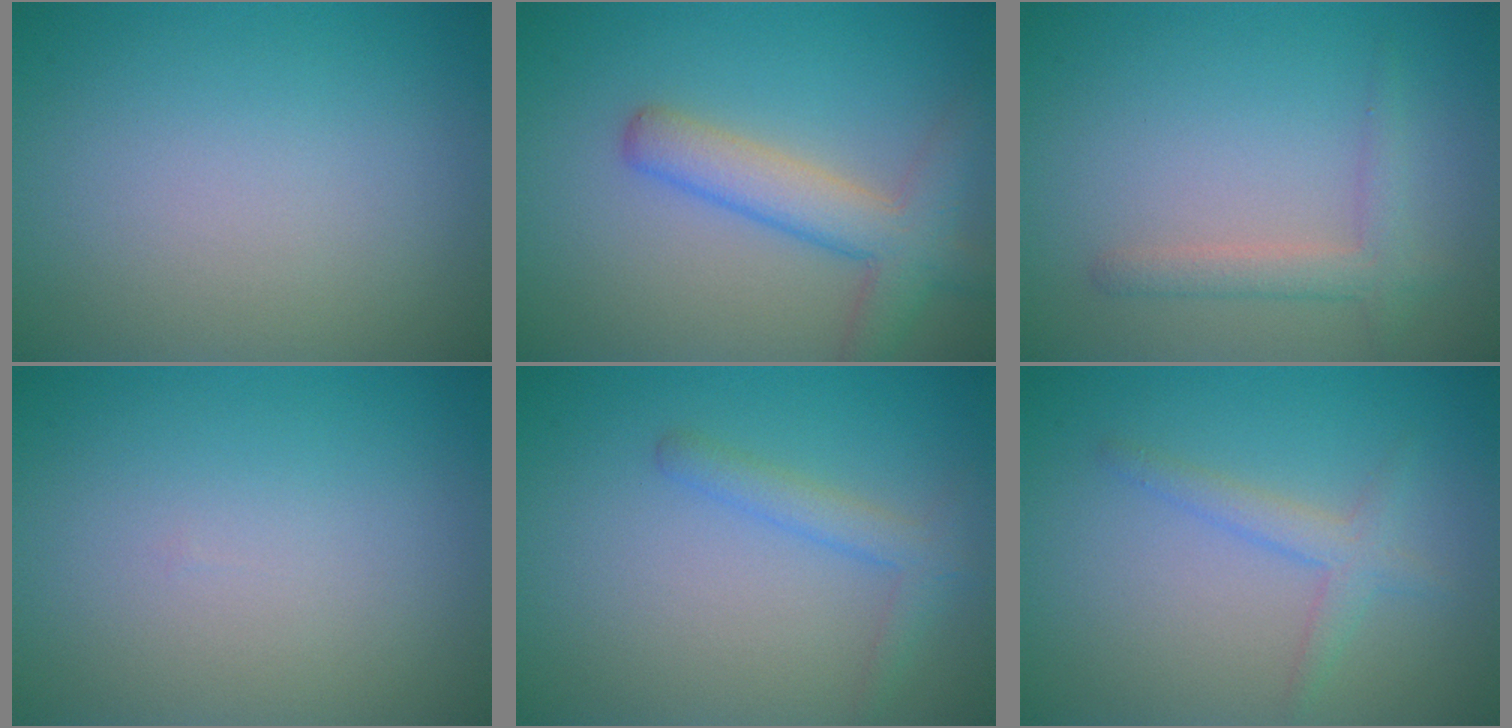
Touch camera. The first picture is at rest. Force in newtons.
{"total": 4.8, "press": 4.8, "slide": 0.4}
{"total": 2.2, "press": 2.2, "slide": 0.1}
{"total": 0.0}
{"total": 2.0, "press": 2.0, "slide": 0.2}
{"total": 2.0, "press": 2.0, "slide": 0.1}